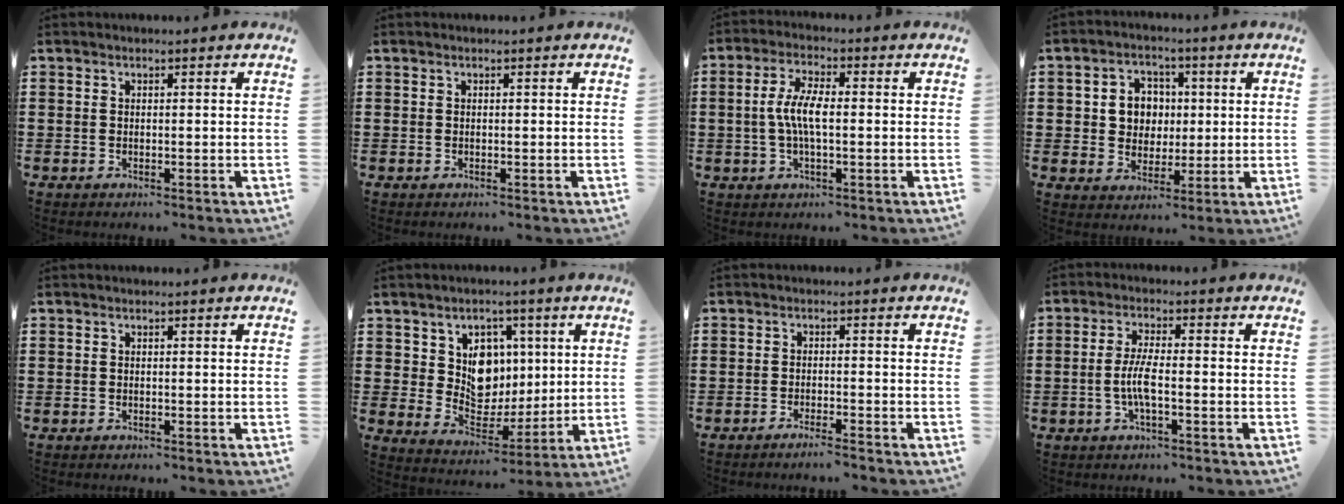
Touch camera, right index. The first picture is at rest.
{"total": 0.0}
{"total": 5.7, "force": [-0.4, 1.7, 5.5], "torque": [-0.118, -0.002, -0.016]}
{"total": 5.9, "force": [0.6, 5.4, 2.2], "torque": [-0.058, 0.015, 0.007]}
{"total": 0.0}
{"total": 8.1, "force": [2.5, 7.0, 3.1], "torque": [-0.064, -0.009, 0.047]}
{"total": 2.0, "force": [-1.8, -0.3, 0.7], "torque": [-0.012, 0.001, -0.036]}
{"total": 4.7, "force": [-1.2, 1.0, 4.4], "torque": [-0.099, -0.004, -0.030]}